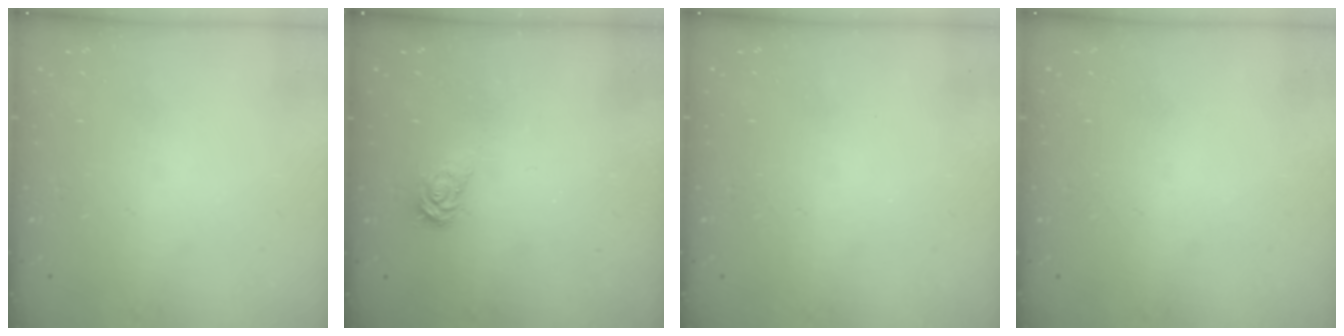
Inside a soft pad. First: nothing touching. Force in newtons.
{"total": 3.2, "press": 3.2, "slide": 0.0}
{"total": 0.0}
{"total": 0.0}